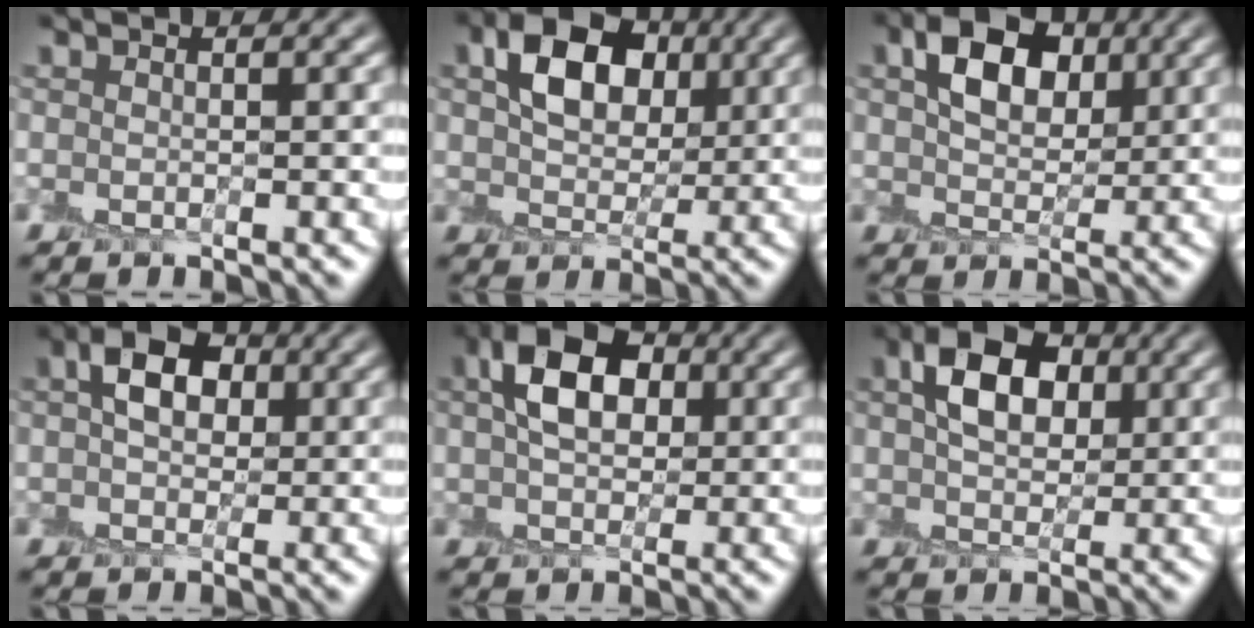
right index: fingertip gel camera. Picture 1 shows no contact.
{"total": 6.2, "force": [2.2, 4.2, 3.9], "torque": [-0.078, 0.006, 0.029]}
{"total": 5.1, "force": [2.1, 3.3, 3.3], "torque": [-0.061, 0.007, 0.029]}
{"total": 4.1, "force": [1.1, 2.9, 2.7], "torque": [-0.046, 0.011, 0.008]}
{"total": 6.2, "force": [1.9, 3.9, 4.4], "torque": [-0.086, 0.017, 0.021]}
{"total": 5.1, "force": [1.8, 3.4, 3.4], "torque": [-0.066, 0.011, 0.024]}